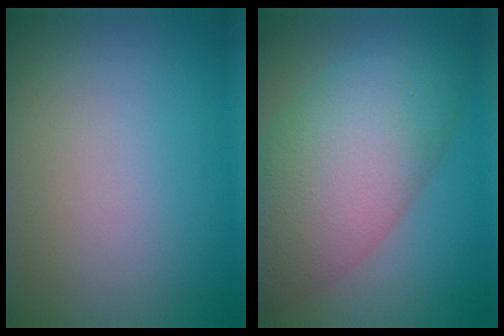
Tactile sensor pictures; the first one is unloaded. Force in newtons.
{"total": 10.1, "press": 10.1, "slide": 0.2}